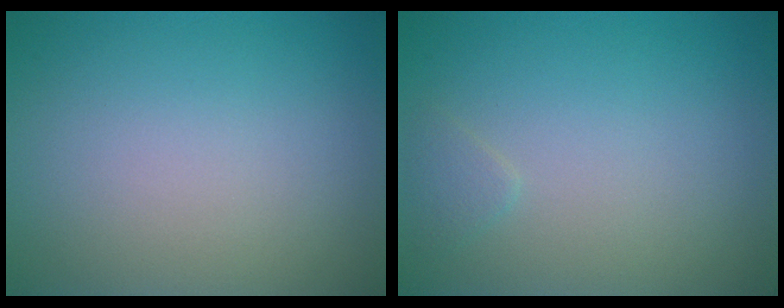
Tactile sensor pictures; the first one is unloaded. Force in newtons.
{"total": 0.8, "press": 0.8, "slide": 0.0}